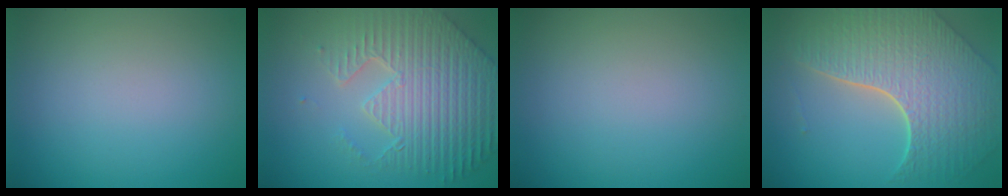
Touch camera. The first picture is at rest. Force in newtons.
{"total": 7.6, "press": 5.7, "slide": 5.0}
{"total": 0.0}
{"total": 8.6, "press": 6.3, "slide": 5.9}